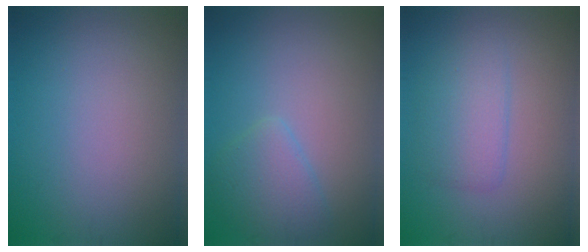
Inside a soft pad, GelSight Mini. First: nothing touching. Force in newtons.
{"total": 2.6, "press": 2.6, "slide": 0.2}
{"total": 3.0, "press": 3.0, "slide": 0.1}